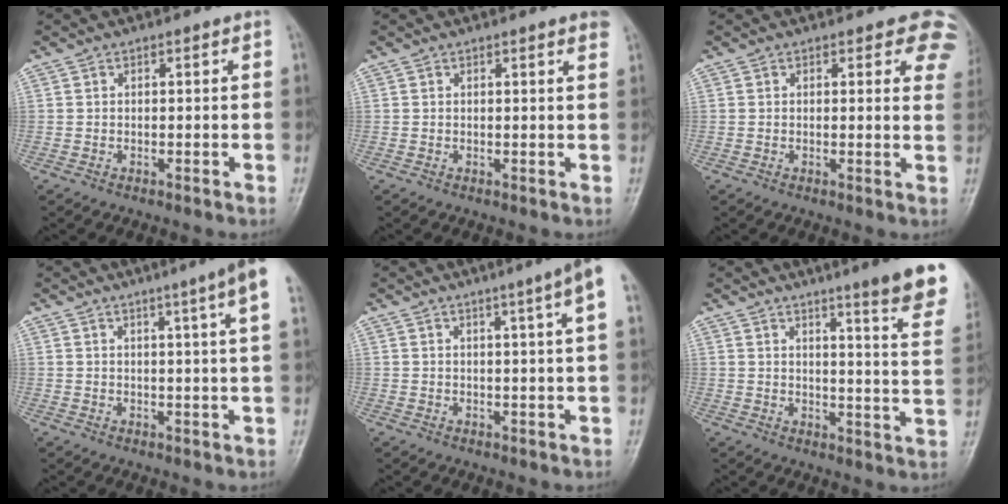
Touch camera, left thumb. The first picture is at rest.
{"total": 2.2, "force": [1.6, 0.0, 1.6], "torque": [-0.018, -0.002, 0.014]}
{"total": 6.9, "force": [4.6, 3.1, 4.0], "torque": [-0.008, -0.019, 0.033]}
{"total": 8.3, "force": [4.7, -0.9, 6.9], "torque": [-0.091, -0.006, 0.051]}
{"total": 7.3, "force": [3.8, -0.8, 6.2], "torque": [-0.083, -0.001, 0.044]}
{"total": 16.9, "force": [11.9, 1.0, 11.9], "torque": [-0.127, -0.071, 0.139]}